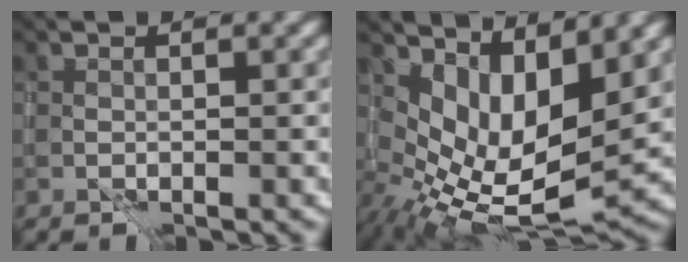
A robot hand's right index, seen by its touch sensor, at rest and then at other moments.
{"total": 9.0, "force": [2.0, 4.0, 7.8], "torque": [-0.150, -0.021, 0.047]}